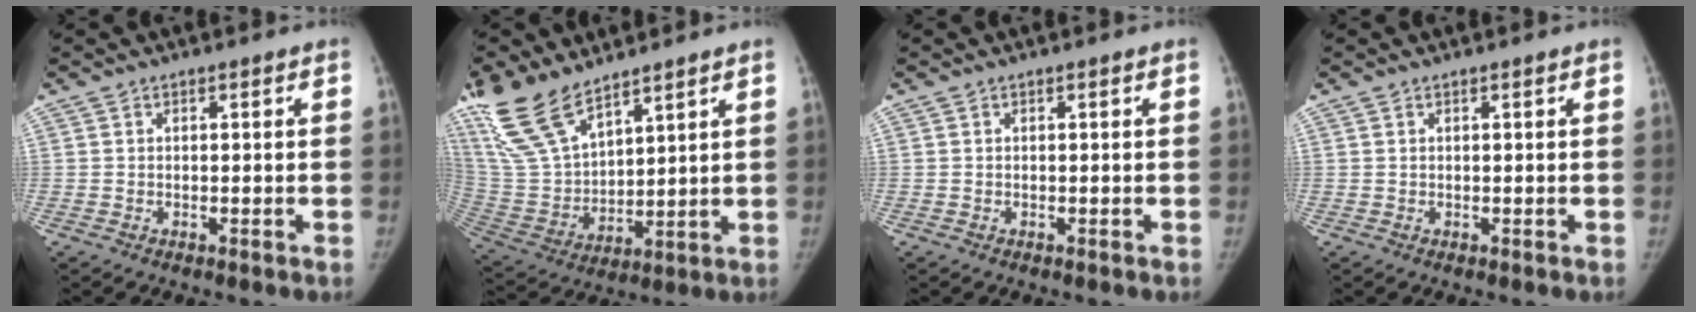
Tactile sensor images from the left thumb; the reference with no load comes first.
{"total": 16.1, "force": [11.9, 6.5, 8.6], "torque": [-0.159, -0.047, 0.248]}
{"total": 0.0}
{"total": 0.0}